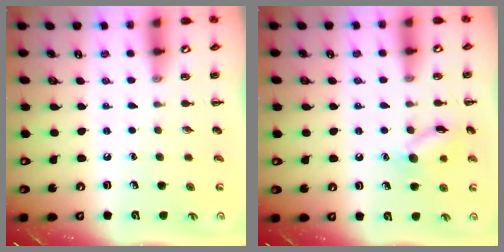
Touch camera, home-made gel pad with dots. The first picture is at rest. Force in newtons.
{"total": 10.2, "press": 10.2, "slide": 0.5}